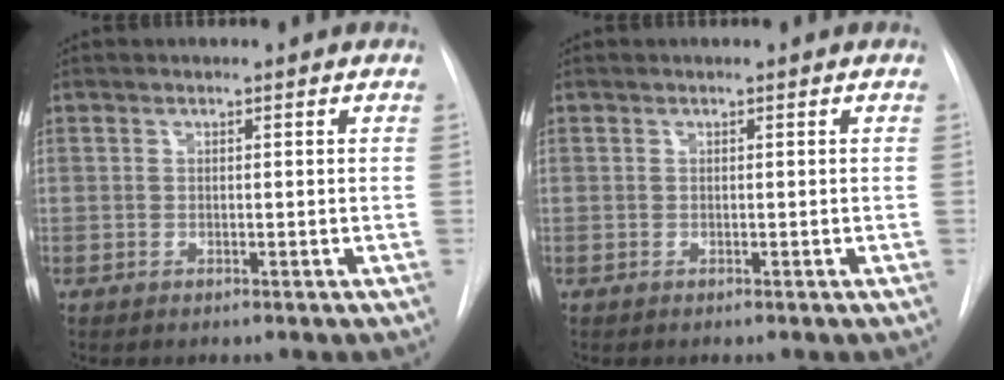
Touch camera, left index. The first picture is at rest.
{"total": 0.0}